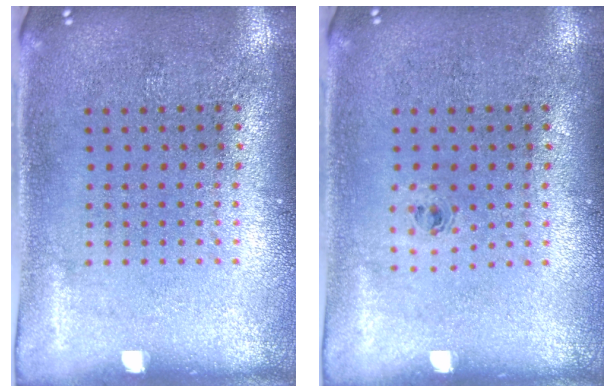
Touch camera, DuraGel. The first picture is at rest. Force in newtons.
{"total": 0.5, "press": 0.3, "slide": 0.4}